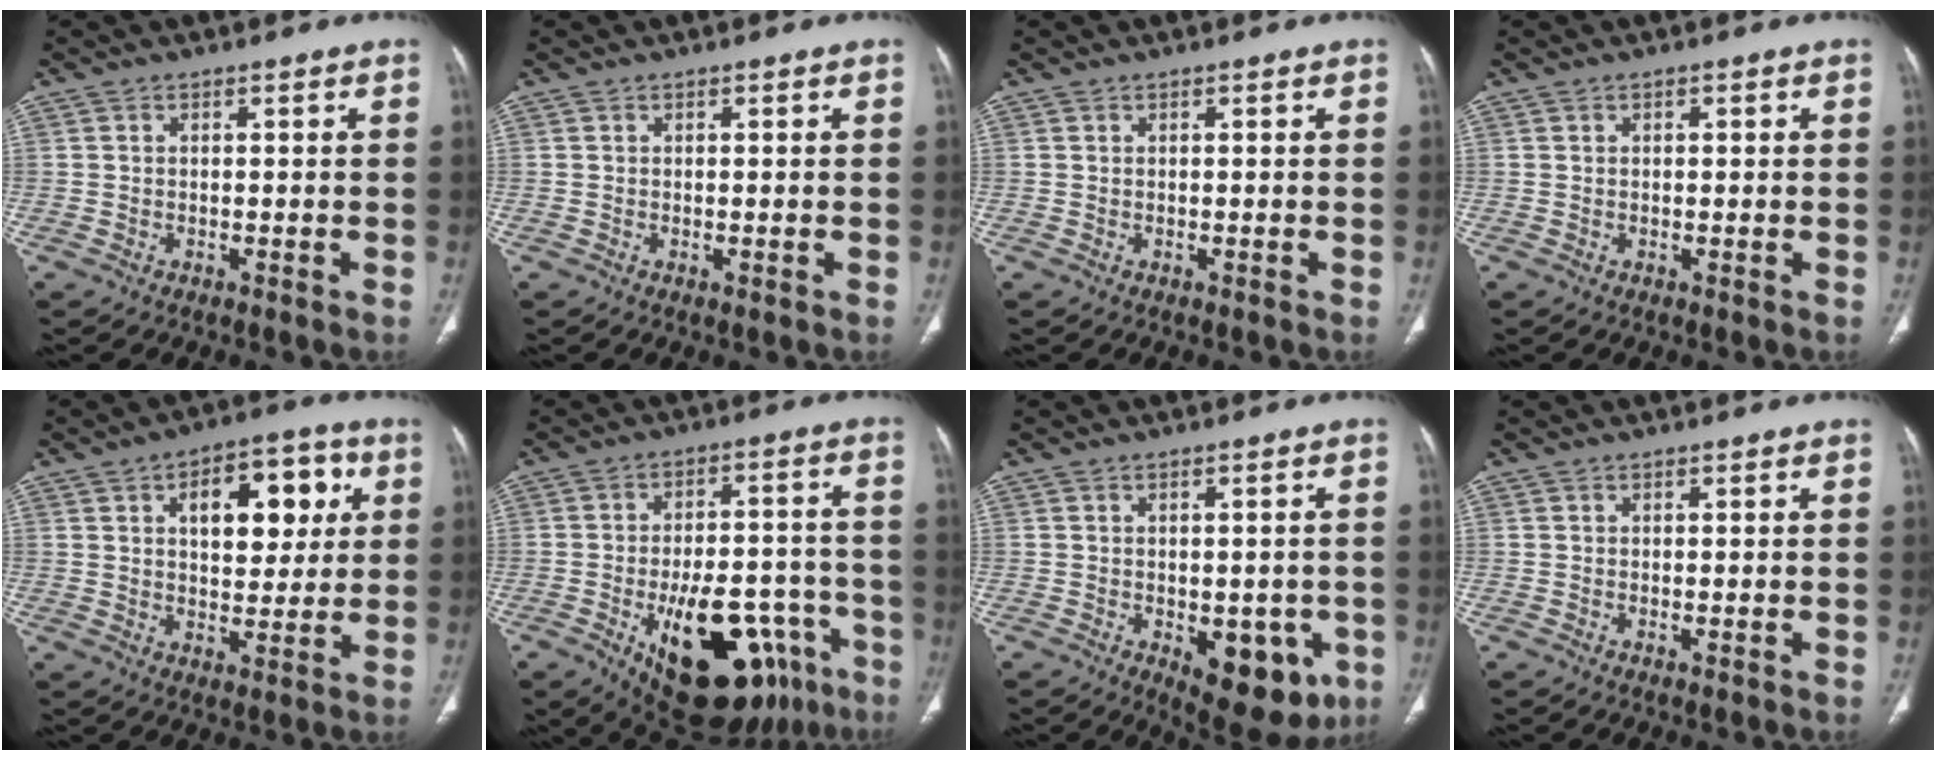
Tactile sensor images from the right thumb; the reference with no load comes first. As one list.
[{"total": 0.0}, {"total": 0.0}, {"total": 0.7, "force": [0.2, 0.4, 0.6], "torque": [-0.011, 0.001, 0.005]}, {"total": 14.2, "force": [4.4, 7.9, 10.9], "torque": [-0.108, 0.002, 0.065]}, {"total": 24.4, "force": [-10.9, 11.9, 18.2], "torque": [-0.204, 0.042, -0.139]}, {"total": 12.1, "force": [-4.0, 6.4, 9.4], "torque": [-0.088, 0.001, -0.036]}, {"total": 0.5, "force": [-0.1, 0.2, 0.5], "torque": [-0.015, -0.004, 0.000]}]